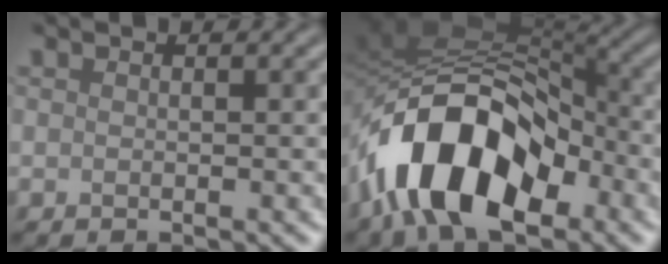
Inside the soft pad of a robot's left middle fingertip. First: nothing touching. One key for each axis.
{"total": 12.4, "fx": -5.2, "fy": 6.7, "fz": 9.1, "tx": -0.153, "ty": 0.009, "tz": -0.101}